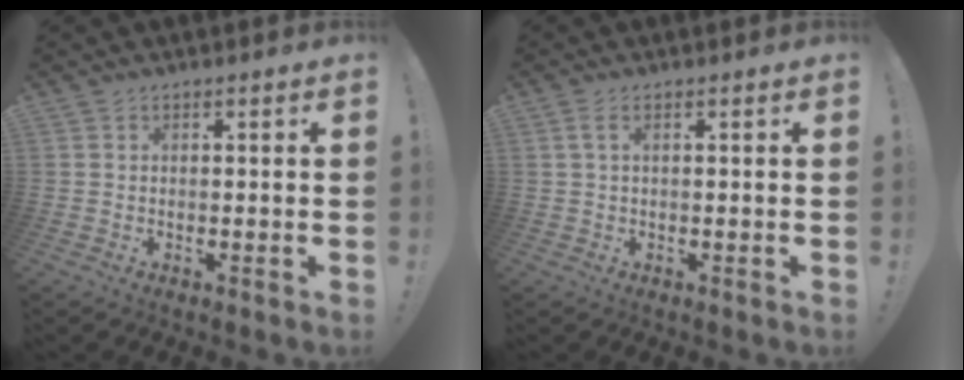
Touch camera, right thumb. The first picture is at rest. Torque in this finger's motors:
{"motor_torque": [0.14, -0.07, -0.02, 0.14, 0.02]}